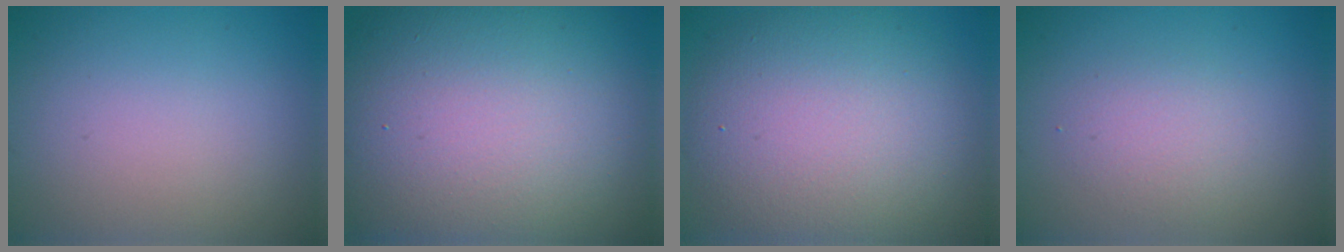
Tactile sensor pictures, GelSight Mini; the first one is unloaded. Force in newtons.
{"total": 17.7, "press": 17.7, "slide": 1.2}
{"total": 10.4, "press": 10.4, "slide": 0.6}
{"total": 2.1, "press": 2.1, "slide": 0.1}